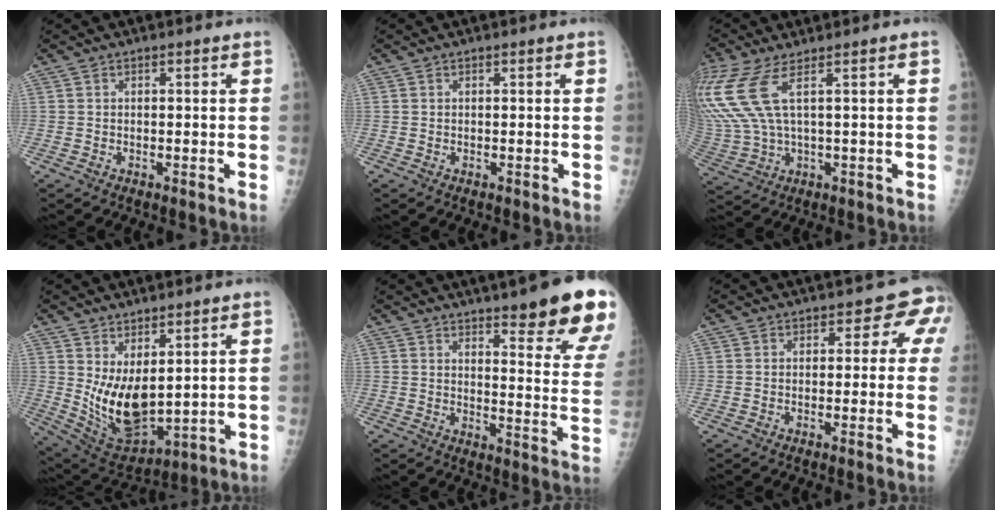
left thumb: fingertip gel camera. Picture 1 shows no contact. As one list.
[{"total": 0.0}, {"total": 12.9, "force": [5.1, 4.0, 11.2], "torque": [-0.310, -0.008, 0.112]}, {"total": 12.1, "force": [2.4, 5.9, 10.3], "torque": [-0.161, -0.041, 0.070]}, {"total": 19.7, "force": [13.9, 3.6, 13.5], "torque": [-0.148, -0.072, 0.168]}, {"total": 3.6, "force": [1.0, 2.8, 2.0], "torque": [0.015, 0.005, -0.008]}]